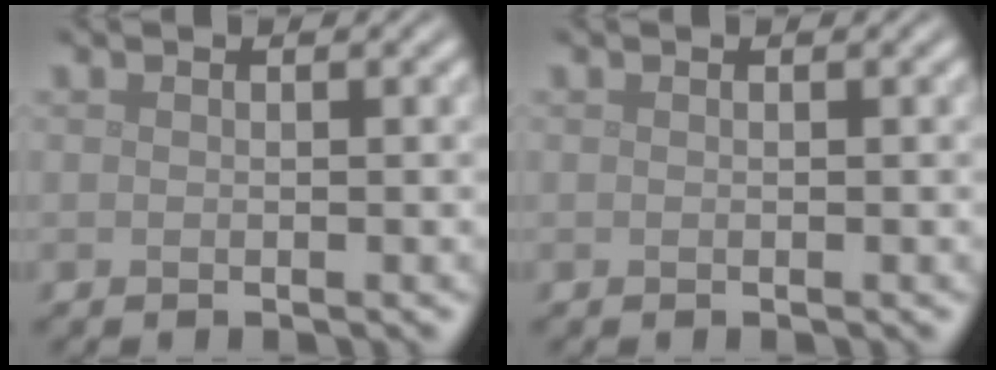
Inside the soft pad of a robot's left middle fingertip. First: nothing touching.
{"total": 0.0}